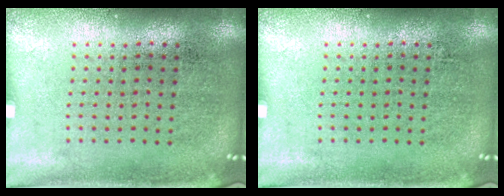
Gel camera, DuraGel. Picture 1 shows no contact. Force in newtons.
{"total": 0.0}